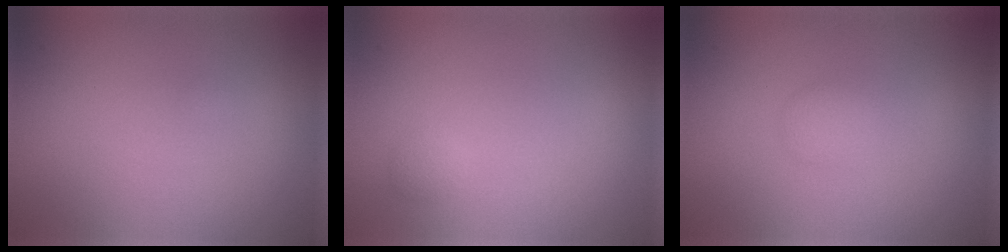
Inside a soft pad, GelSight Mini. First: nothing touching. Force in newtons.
{"total": 0.6, "press": 0.6, "slide": 0.0}
{"total": 1.0, "press": 1.0, "slide": 0.0}